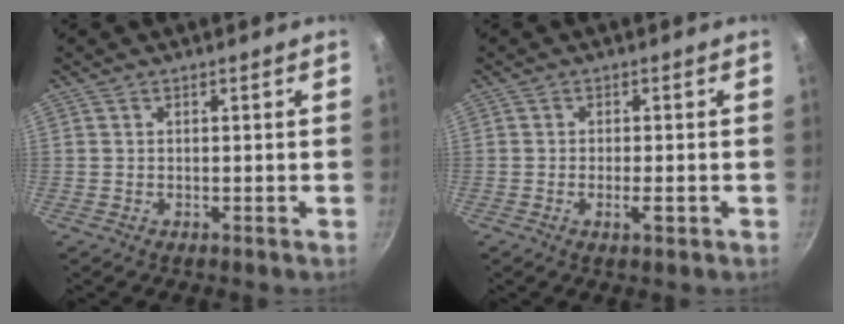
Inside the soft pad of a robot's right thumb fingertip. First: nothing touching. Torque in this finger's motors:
{"motor_torque": [-0.26, 0.28, -0.51, -0.01, -0.15]}